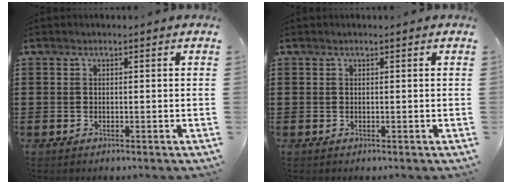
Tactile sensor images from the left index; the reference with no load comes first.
{"total": 0.0}